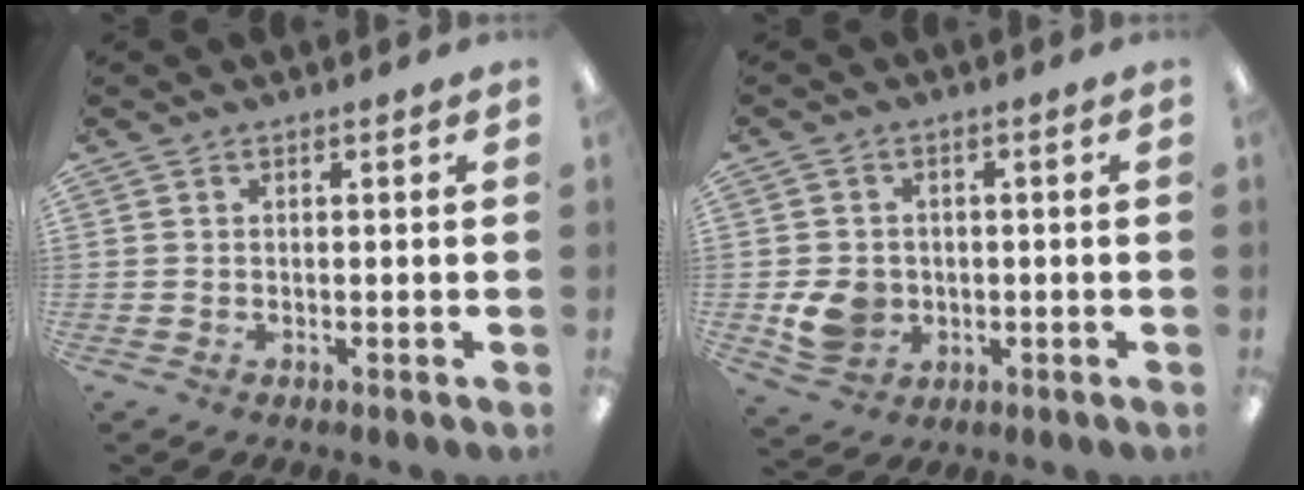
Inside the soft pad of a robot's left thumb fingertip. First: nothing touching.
{"total": 6.7, "force": [-1.2, 5.9, 3.0], "torque": [-0.058, 0.007, -0.018]}